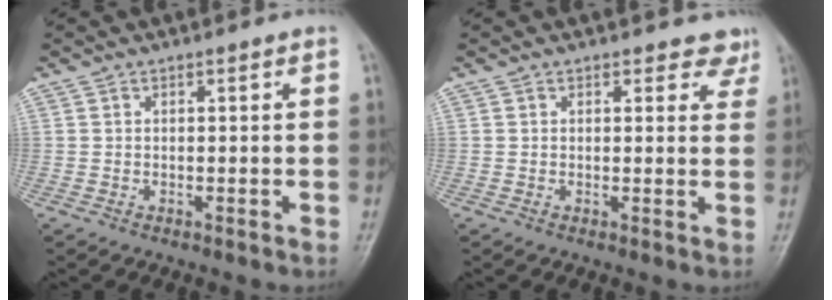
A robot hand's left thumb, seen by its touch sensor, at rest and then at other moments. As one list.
[{"total": 3.7, "force": [3.1, 2.0, 0.6], "torque": [0.028, -0.017, 0.019]}]